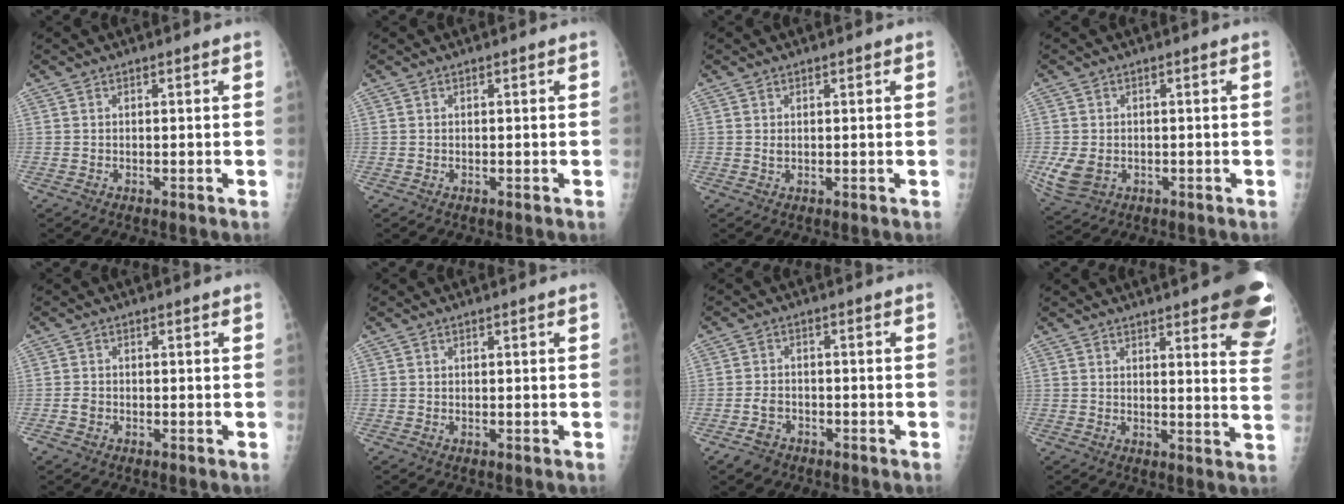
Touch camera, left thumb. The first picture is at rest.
{"total": 0.0}
{"total": 0.8, "force": [0.4, 0.5, 0.4], "torque": [-0.005, -0.002, 0.006]}
{"total": 5.7, "force": [-1.2, 4.4, 3.5], "torque": [-0.065, -0.006, -0.010]}
{"total": 1.6, "force": [-0.7, 1.3, 0.7], "torque": [-0.011, 0.003, -0.014]}
{"total": 0.0}
{"total": 3.8, "force": [-2.5, 2.7, 1.2], "torque": [-0.019, 0.016, -0.039]}
{"total": 17.3, "force": [10.8, 4.2, 12.9], "torque": [-0.132, -0.045, 0.113]}